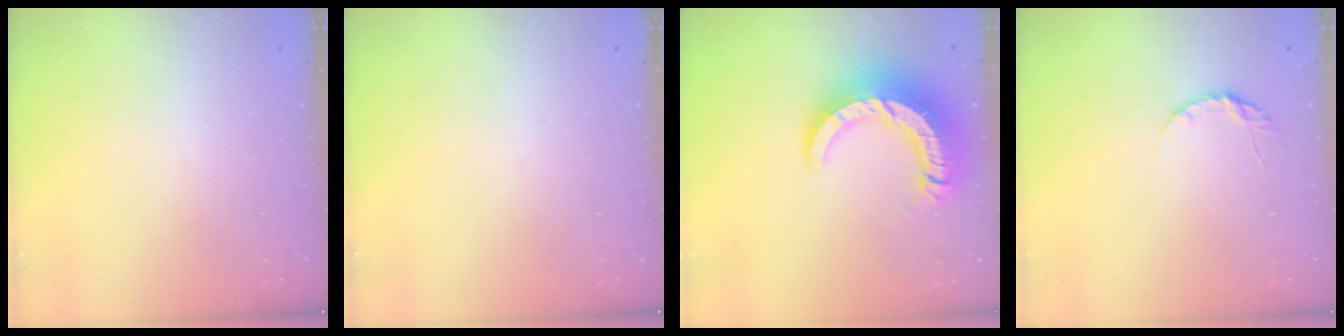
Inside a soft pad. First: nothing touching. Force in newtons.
{"total": 0.0}
{"total": 14.4, "press": 14.3, "slide": 1.7}
{"total": 4.1, "press": 4.1, "slide": 0.5}